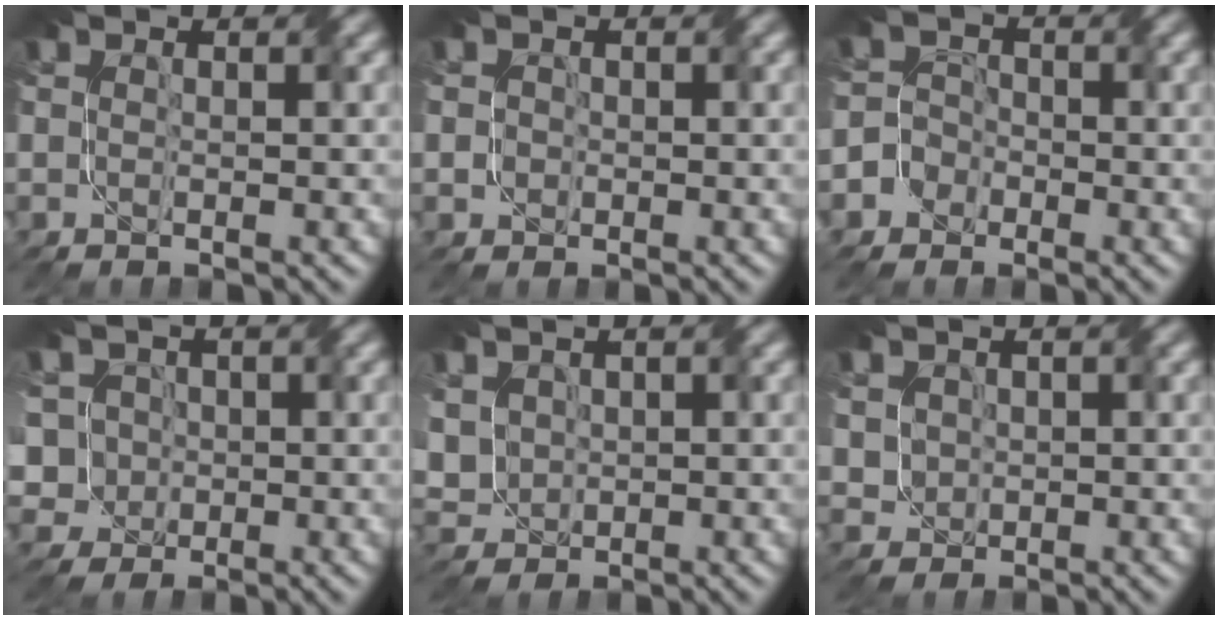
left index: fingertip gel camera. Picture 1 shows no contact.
{"total": 1.3, "force": [0.0, 1.2, 0.5], "torque": [0.007, 0.011, -0.012]}
{"total": 3.8, "force": [-2.4, 2.9, -0.2], "torque": [0.020, 0.007, -0.056]}
{"total": 6.7, "force": [0.6, 5.9, 3.1], "torque": [-0.071, 0.030, -0.031]}
{"total": 3.7, "force": [0.6, 3.2, 1.8], "torque": [-0.069, 0.011, 0.018]}
{"total": 2.4, "force": [0.6, 2.2, 0.7], "torque": [-0.027, 0.005, 0.022]}